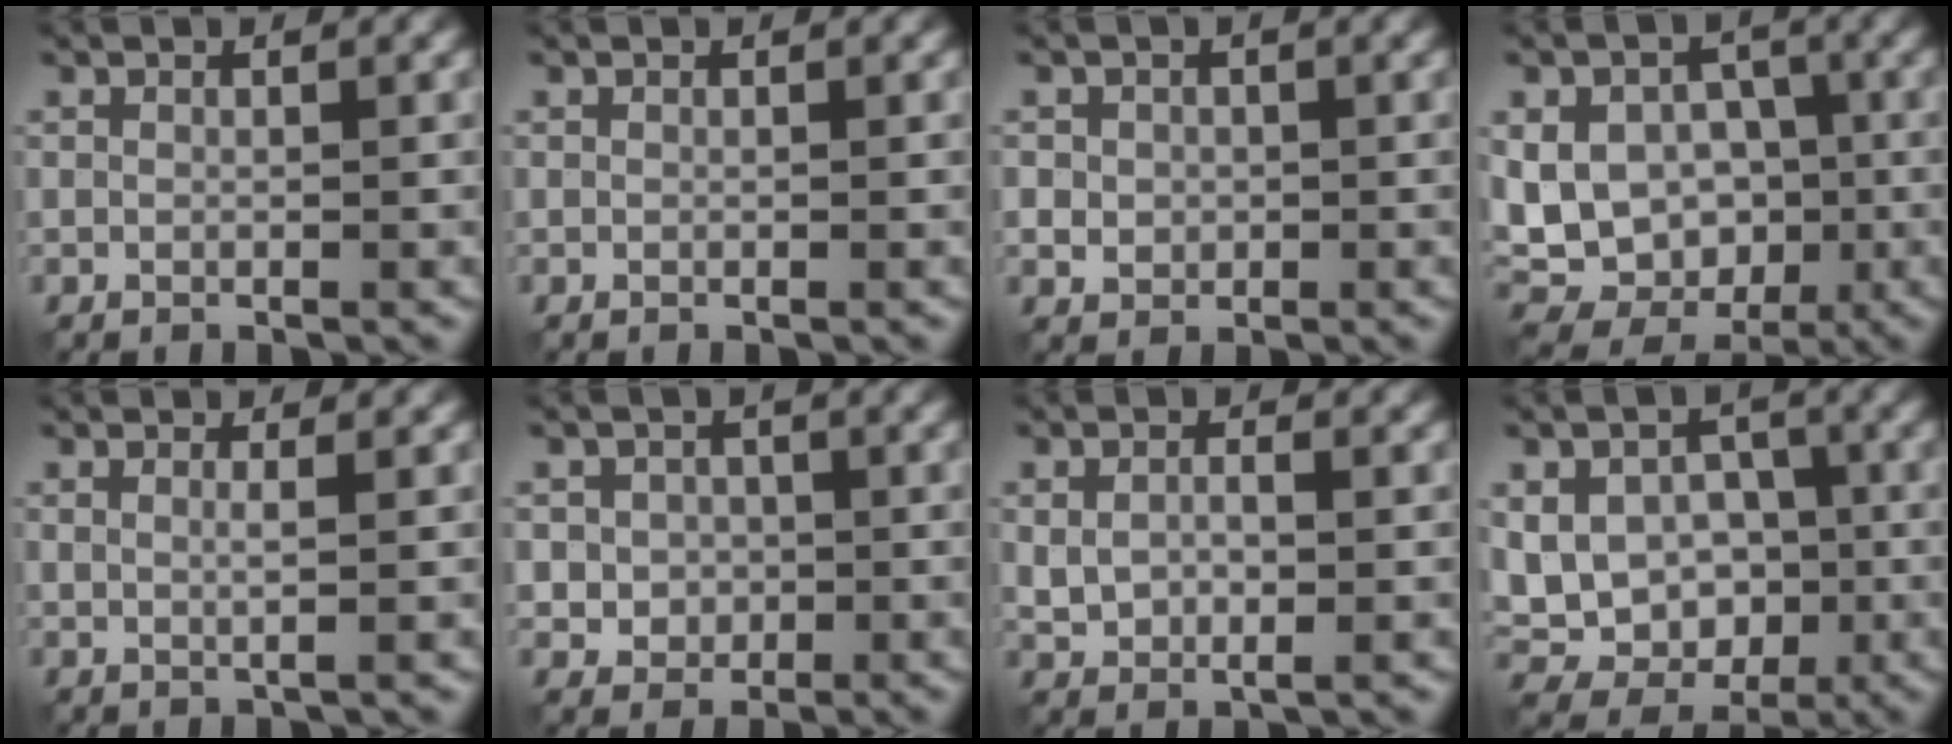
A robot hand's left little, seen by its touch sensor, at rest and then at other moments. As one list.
[{"total": 0.0}, {"total": 1.7, "force": [0.1, 1.6, 0.6], "torque": [-0.006, -0.004, 0.004]}, {"total": 12.4, "force": [-0.9, 10.6, 6.4], "torque": [-0.107, 0.028, -0.024]}, {"total": 1.1, "force": [0.3, 0.3, 1.0], "torque": [-0.017, 0.000, 0.002]}, {"total": 2.6, "force": [-0.1, 2.4, 0.9], "torque": [-0.005, -0.004, -0.007]}, {"total": 3.1, "force": [0.2, 1.9, 2.5], "torque": [-0.056, -0.002, 0.004]}, {"total": 9.5, "force": [-0.5, 7.7, 5.5], "torque": [-0.074, 0.005, -0.012]}]